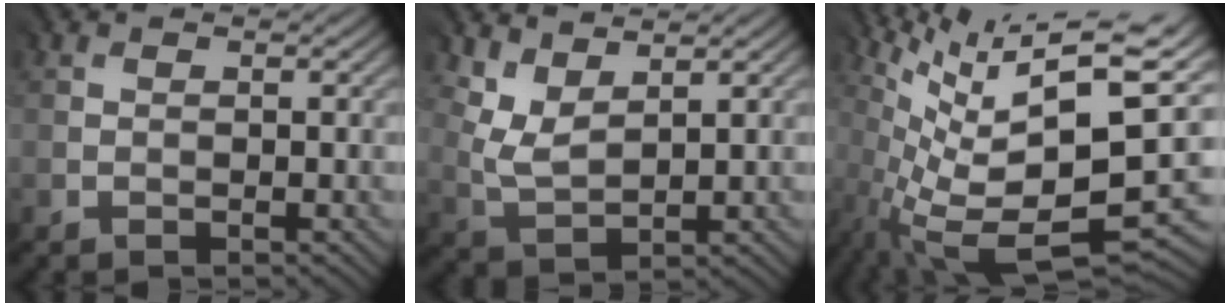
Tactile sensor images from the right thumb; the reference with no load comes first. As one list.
[{"total": 3.7, "force": [3.0, 1.4, 1.6], "torque": [-0.048, -0.005, 0.070]}, {"total": 14.7, "force": [-0.9, 3.8, 14.2], "torque": [-0.237, 0.000, 0.011]}]